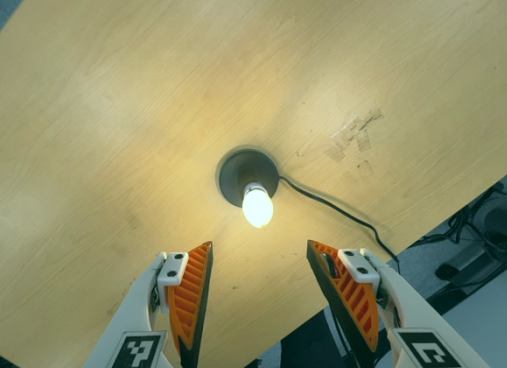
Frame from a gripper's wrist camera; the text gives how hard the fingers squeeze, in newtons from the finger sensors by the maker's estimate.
{"total": 0.0}